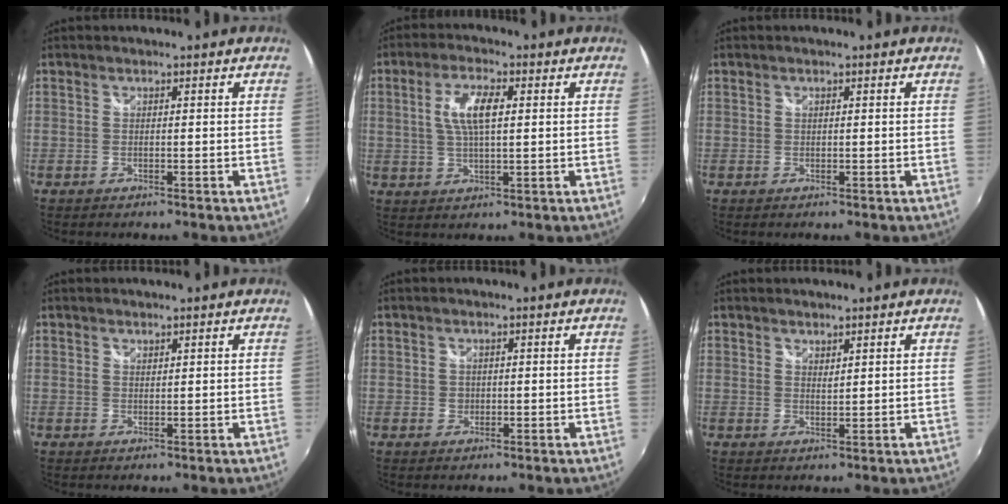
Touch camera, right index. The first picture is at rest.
{"total": 6.9, "force": [1.4, 2.3, 6.3], "torque": [-0.123, 0.006, 0.029]}
{"total": 0.0}
{"total": 0.8, "force": [0.7, 0.3, 0.1], "torque": [-0.001, 0.001, 0.013]}
{"total": 1.3, "force": [-0.1, 1.2, 0.2], "torque": [-0.001, 0.000, -0.001]}
{"total": 2.3, "force": [2.0, 0.8, 0.9], "torque": [-0.012, 0.000, 0.035]}